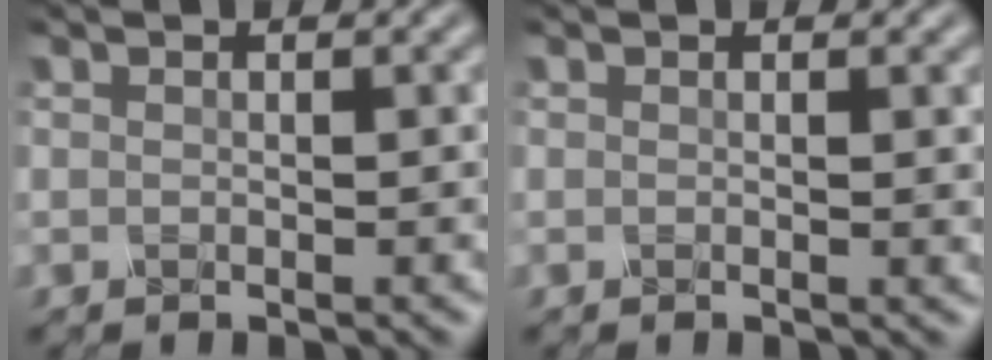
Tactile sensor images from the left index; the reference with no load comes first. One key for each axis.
{"total": 1.1, "fx": 0.3, "fy": 0.4, "fz": 1.0, "tx": -0.005, "ty": 0.002, "tz": 0.001}